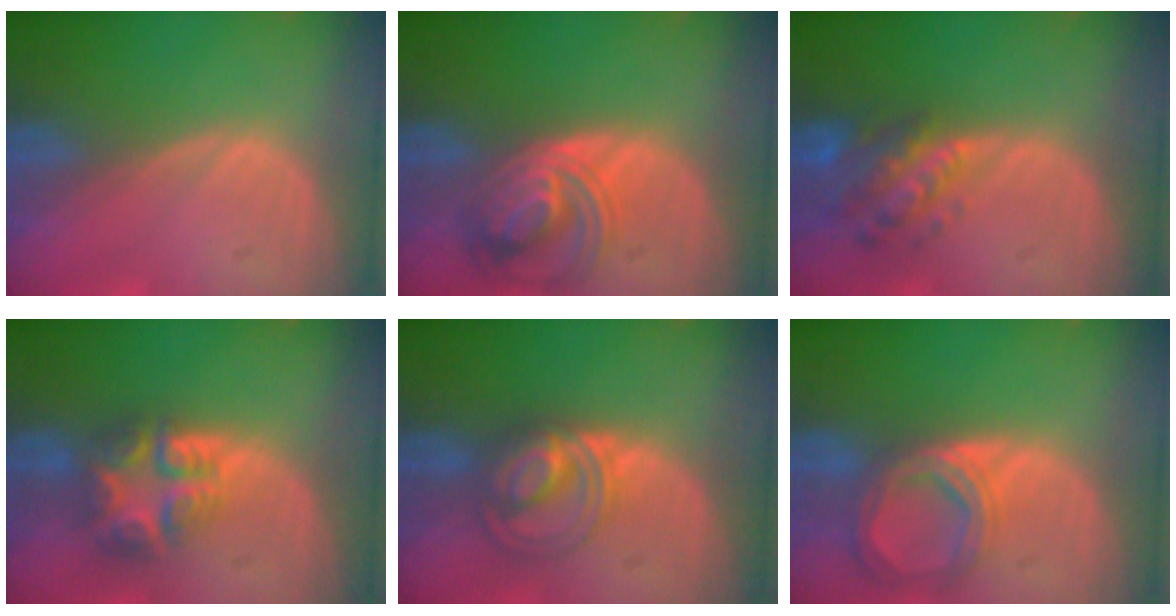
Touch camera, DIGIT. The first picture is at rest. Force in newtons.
{"total": 7.1, "press": 6.9, "slide": 1.8}
{"total": 6.2, "press": 6.0, "slide": 1.5}
{"total": 7.7, "press": 6.7, "slide": 3.7}
{"total": 6.3, "press": 6.3, "slide": 0.1}
{"total": 6.7, "press": 6.1, "slide": 2.7}